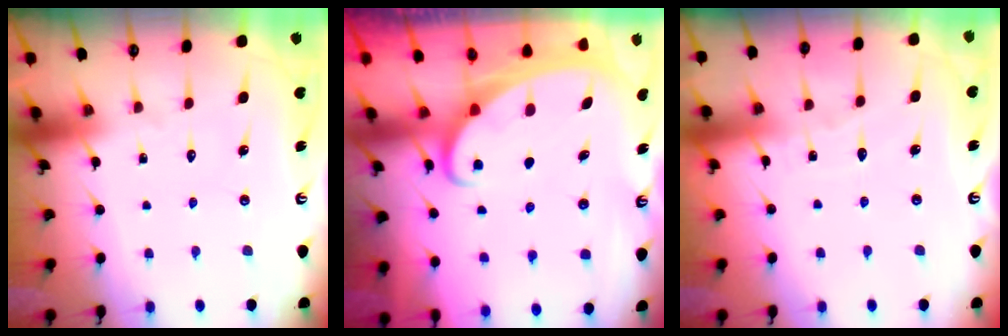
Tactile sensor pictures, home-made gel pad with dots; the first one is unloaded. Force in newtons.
{"total": 1.9, "press": 1.9, "slide": 0.3}
{"total": 2.9, "press": 2.9, "slide": 0.3}